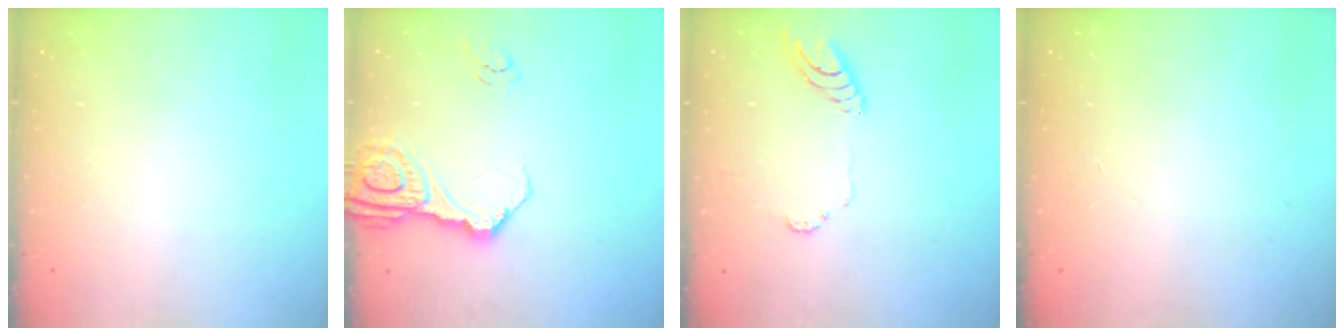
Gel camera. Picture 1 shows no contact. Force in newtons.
{"total": 13.2, "press": 13.2, "slide": 1.4}
{"total": 9.8, "press": 9.7, "slide": 0.9}
{"total": 0.0}